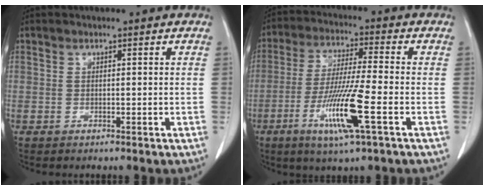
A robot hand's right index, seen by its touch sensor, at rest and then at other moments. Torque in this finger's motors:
{"motor_torque": [1.53, -0.61, 0.83, 0.12]}